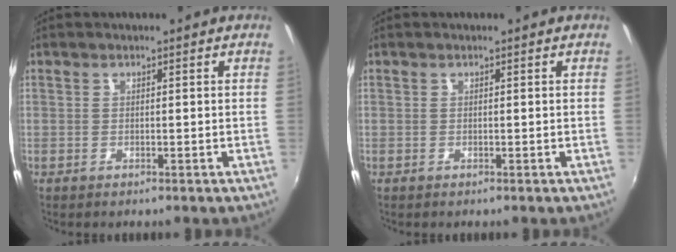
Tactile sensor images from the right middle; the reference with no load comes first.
{"total": 0.0}